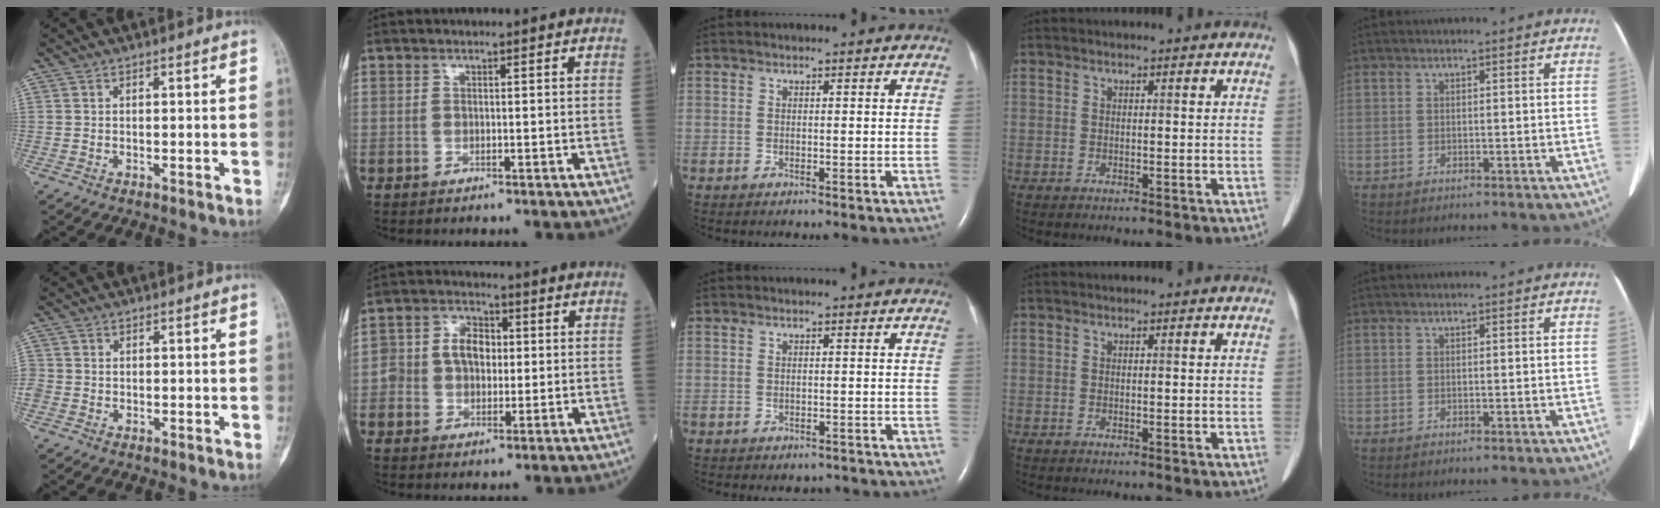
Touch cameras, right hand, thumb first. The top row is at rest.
{"thumb": {"total": 2.0, "force": [-0.5, 1.7, 0.9], "torque": [-0.018, 0.005, -0.013]}, "index": {"total": 6.7, "force": [0.3, 4.9, 4.6], "torque": [-0.084, 0.023, 0.008]}, "middle": {"total": 2.1, "force": [-1.7, 1.2, 0.3], "torque": [-0.007, 0.003, -0.021]}}